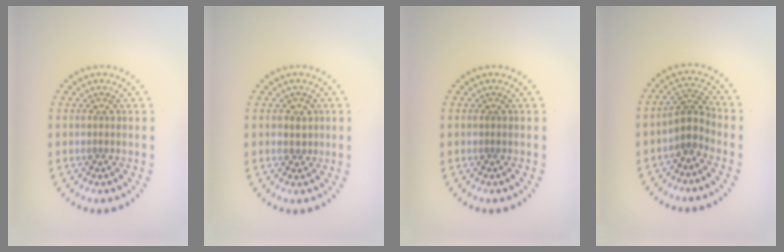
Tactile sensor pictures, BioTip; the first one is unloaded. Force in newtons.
{"total": 1.5, "press": 1.2, "slide": 0.9}
{"total": 0.0}
{"total": 2.5, "press": 2.0, "slide": 1.6}